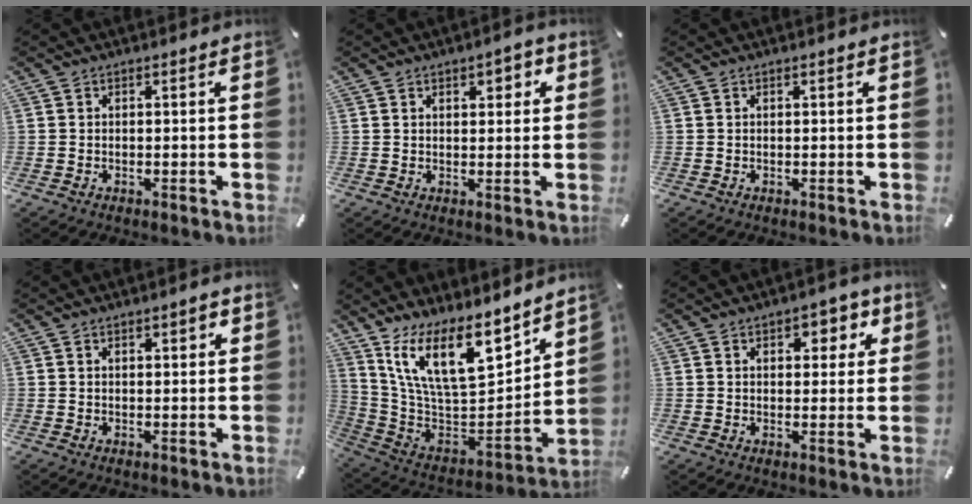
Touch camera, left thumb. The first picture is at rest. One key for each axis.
{"total": 3.0, "fx": 1.4, "fy": 1.8, "fz": 1.9, "tx": -0.025, "ty": 0.000, "tz": 0.019}
{"total": 0.0}
{"total": 2.0, "fx": 1.1, "fy": 0.8, "fz": 1.4, "tx": -0.029, "ty": 0.003, "tz": 0.019}
{"total": 19.8, "fx": 11.7, "fy": 9.4, "fz": 13.0, "tx": -0.244, "ty": -0.087, "tz": 0.209}
{"total": 5.6, "fx": 2.4, "fy": 3.6, "fz": 3.5, "tx": -0.039, "ty": -0.003, "tz": 0.034}